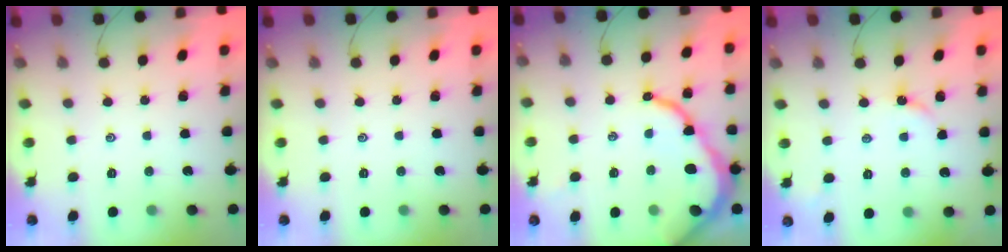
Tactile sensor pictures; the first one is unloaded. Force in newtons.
{"total": 0.0}
{"total": 12.6, "press": 12.6, "slide": 1.1}
{"total": 2.6, "press": 2.6, "slide": 0.4}